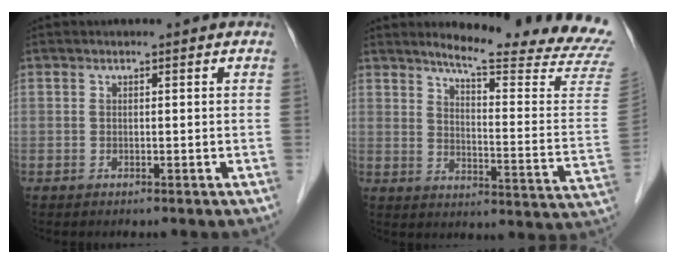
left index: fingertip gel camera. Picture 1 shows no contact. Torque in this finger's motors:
{"motor_torque": [-1.04, -1.10, 0.03, 0.04]}